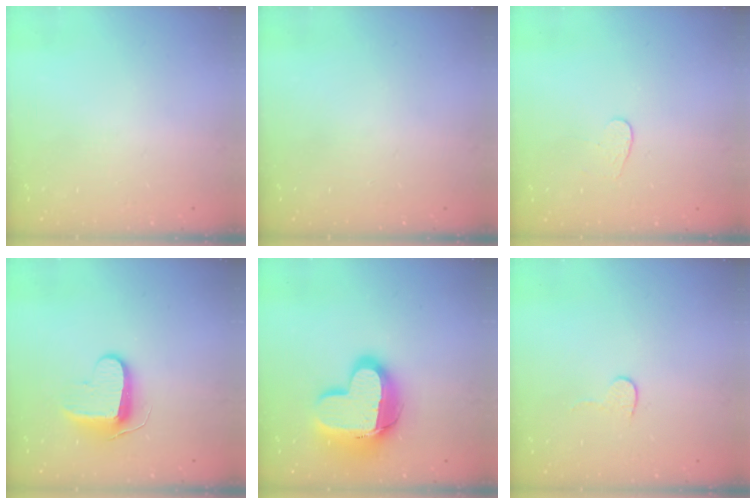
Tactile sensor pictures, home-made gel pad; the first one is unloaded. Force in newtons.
{"total": 0.0}
{"total": 3.8, "press": 3.8, "slide": 0.3}
{"total": 8.9, "press": 8.9, "slide": 0.8}
{"total": 17.0, "press": 17.0, "slide": 1.2}
{"total": 4.0, "press": 4.0, "slide": 0.4}